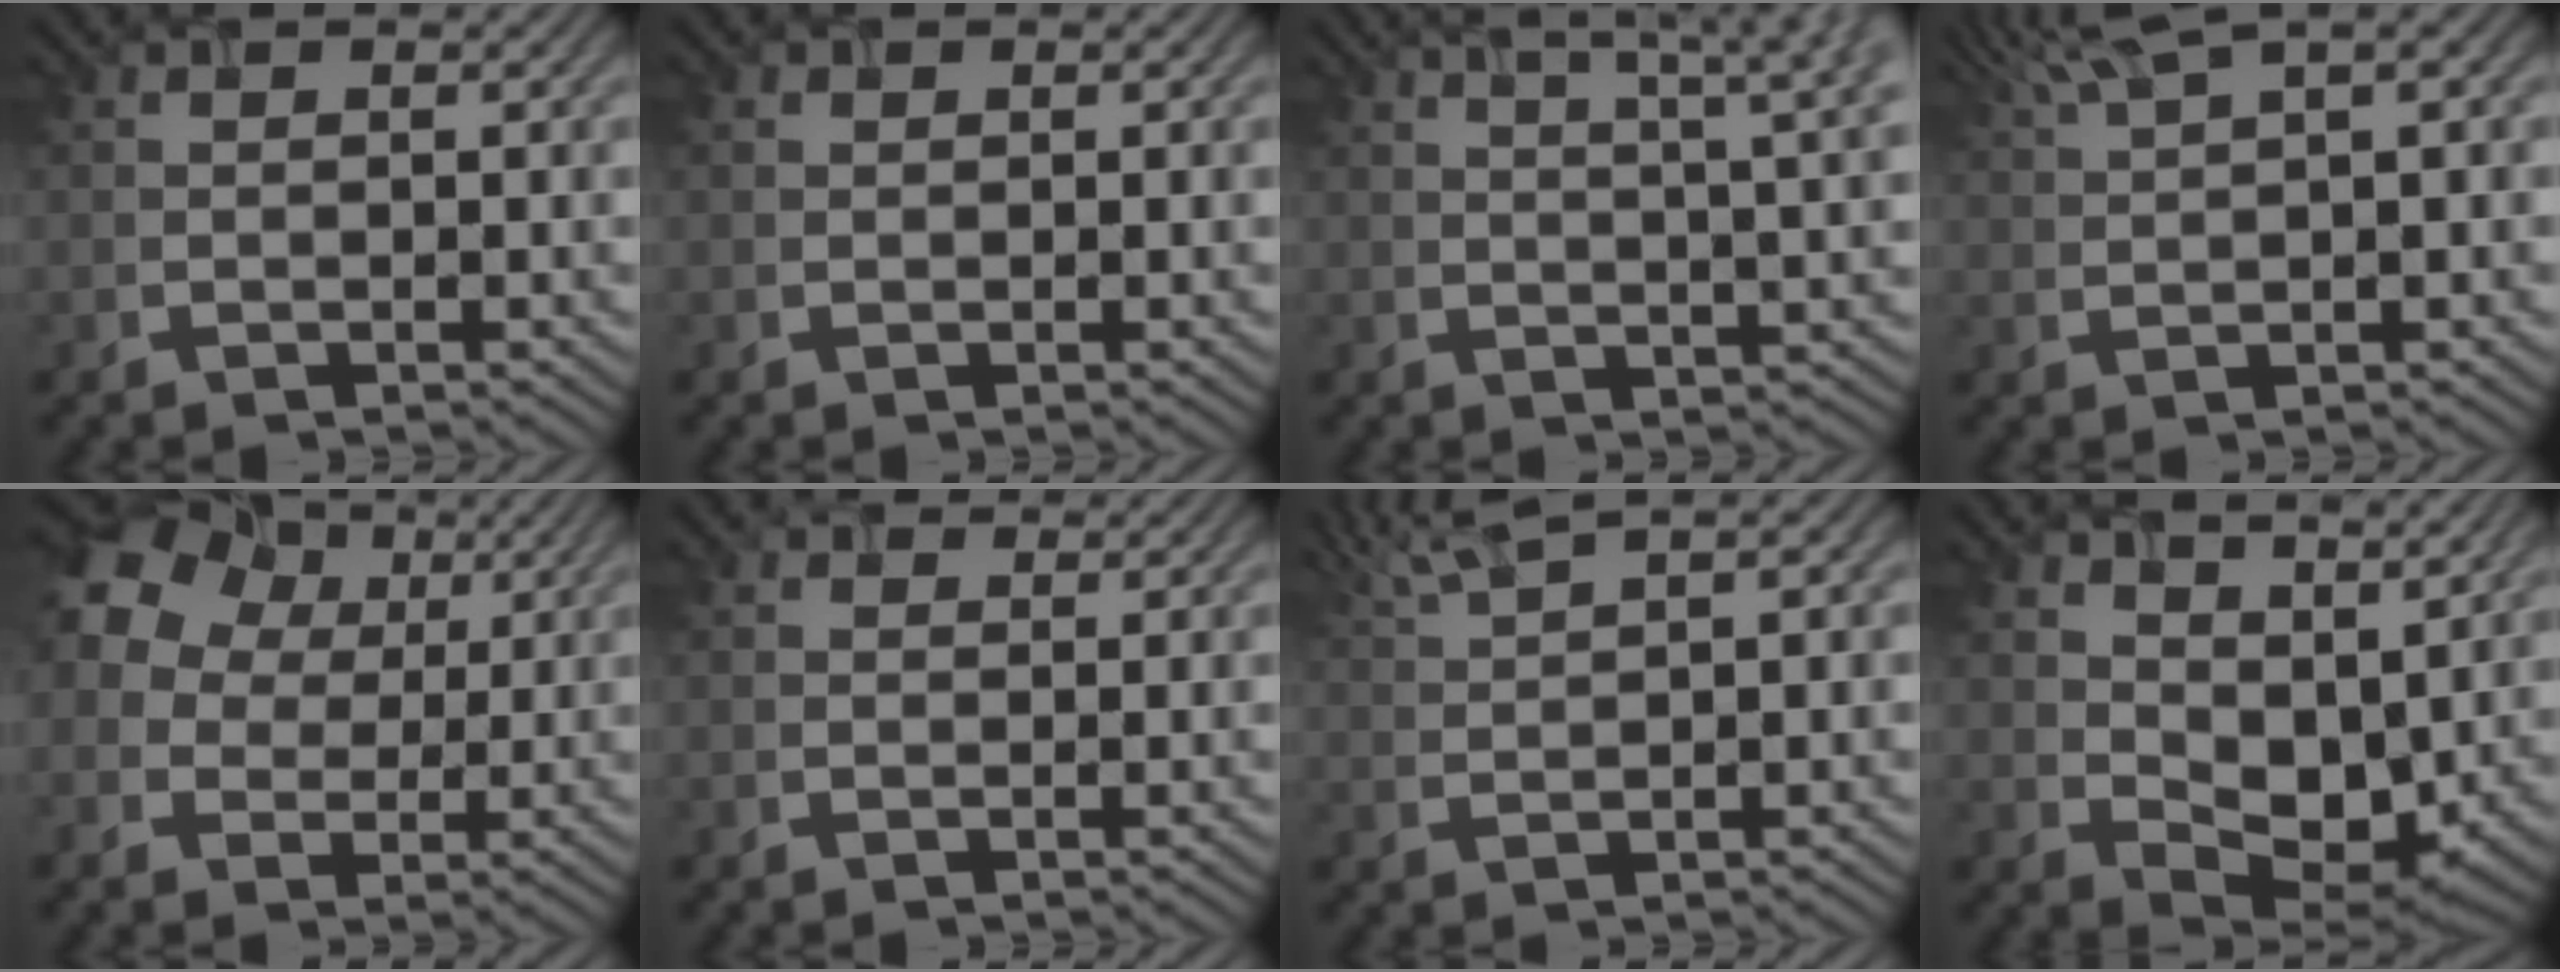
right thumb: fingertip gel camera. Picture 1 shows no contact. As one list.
[{"total": 0.0}, {"total": 10.3, "force": [5.4, 2.8, 8.3], "torque": [-0.097, 0.028, 0.051]}, {"total": 5.9, "force": [3.4, 0.7, 4.7], "torque": [-0.083, 0.030, 0.065]}, {"total": 15.2, "force": [6.0, 11.4, 8.1], "torque": [-0.225, 0.053, 0.119]}, {"total": 1.4, "force": [0.9, 0.9, 0.5], "torque": [-0.008, 0.004, 0.010]}, {"total": 4.6, "force": [3.0, 0.3, 3.4], "torque": [-0.062, 0.025, 0.063]}, {"total": 7.5, "force": [4.4, 4.4, 4.2], "torque": [-0.080, -0.002, 0.084]}]